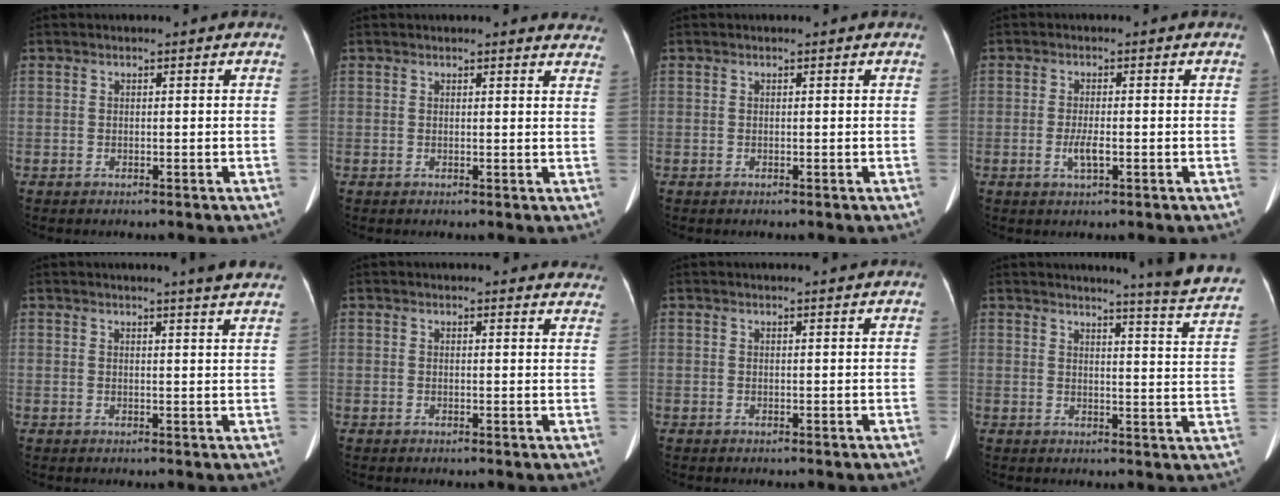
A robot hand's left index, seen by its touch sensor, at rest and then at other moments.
{"total": 8.6, "force": [8.2, 1.6, 1.8], "torque": [0.012, -0.013, 0.058]}
{"total": 0.0}
{"total": 2.6, "force": [-0.7, 0.6, 2.4], "torque": [-0.052, -0.002, -0.013]}
{"total": 7.1, "force": [6.5, -0.6, 3.0], "torque": [-0.037, -0.005, 0.054]}
{"total": 13.5, "force": [13.0, 2.6, 2.9], "torque": [0.000, -0.023, 0.119]}
{"total": 2.3, "force": [2.1, -0.4, 0.7], "torque": [-0.011, 0.003, 0.026]}
{"total": 13.5, "force": [12.6, -1.7, 4.8], "torque": [-0.061, -0.086, 0.129]}